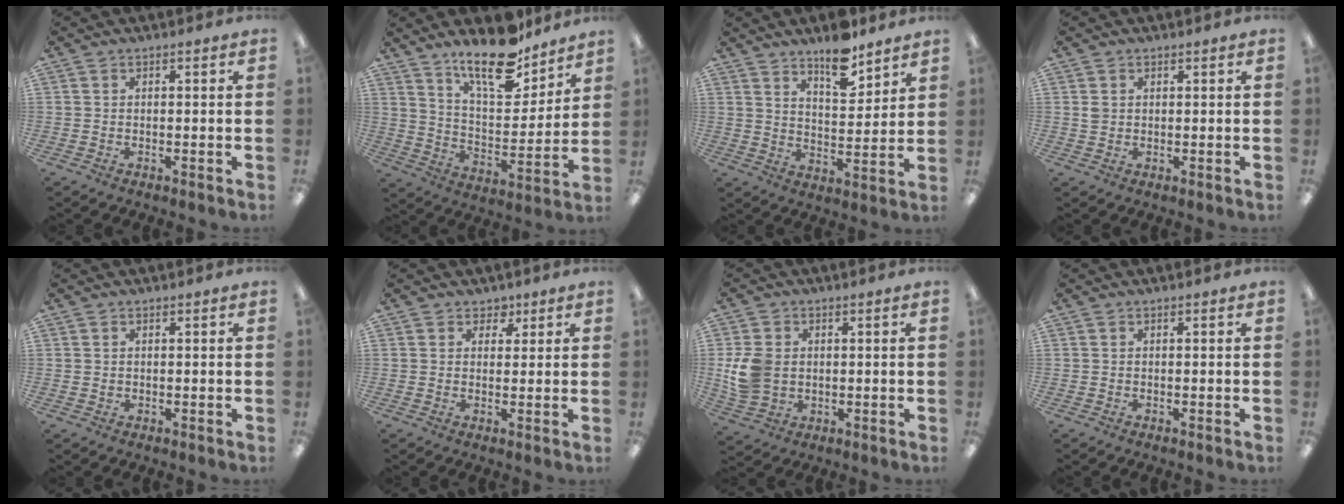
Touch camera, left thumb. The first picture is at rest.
{"total": 16.5, "force": [13.1, 5.6, 8.4], "torque": [-0.139, -0.085, 0.226]}
{"total": 10.2, "force": [8.1, 3.7, 4.9], "torque": [-0.062, -0.052, 0.140]}
{"total": 1.6, "force": [0.7, 1.3, 0.5], "torque": [-0.012, 0.003, 0.013]}
{"total": 0.7, "force": [0.2, 0.6, 0.1], "torque": [-0.002, 0.004, 0.004]}
{"total": 3.0, "force": [1.7, 2.5, 0.3], "torque": [0.002, -0.003, 0.028]}
{"total": 8.7, "force": [0.5, 7.2, 4.9], "torque": [-0.103, 0.009, 0.012]}
{"total": 0.0}